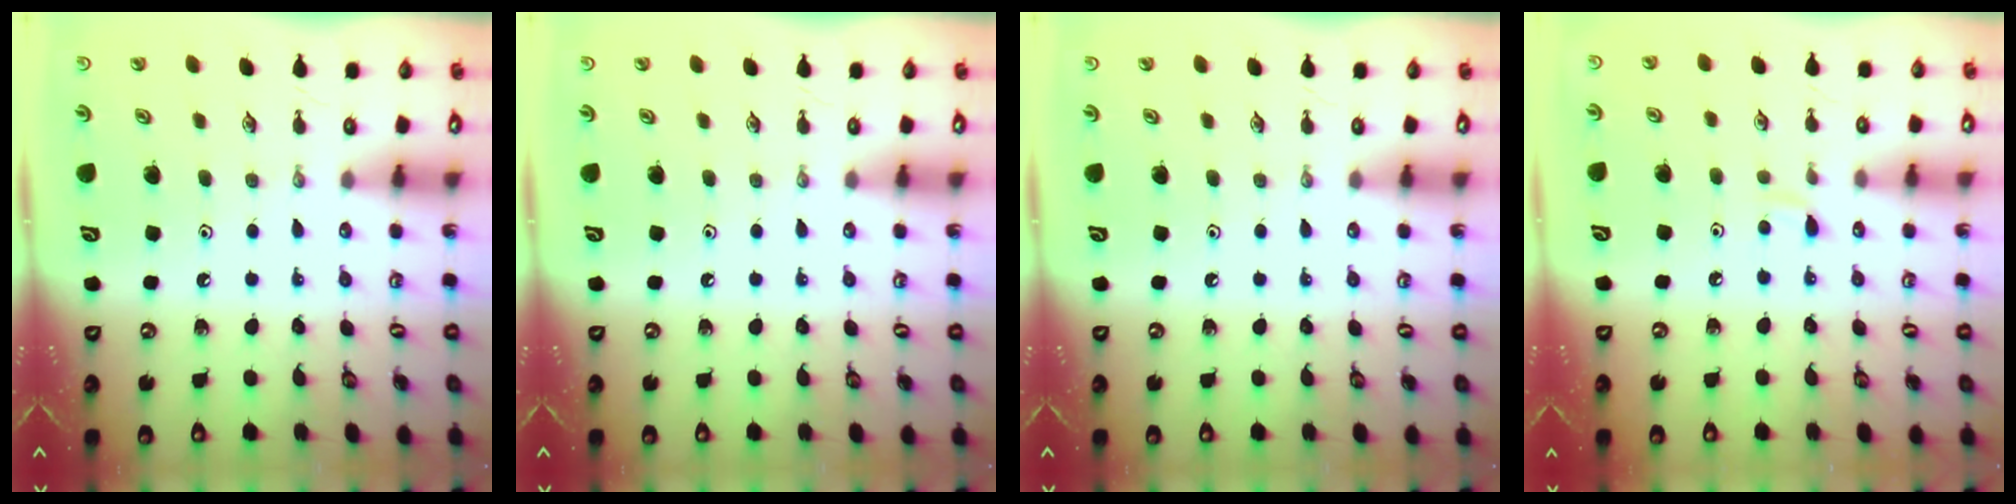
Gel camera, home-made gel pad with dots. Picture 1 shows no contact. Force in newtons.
{"total": 0.0}
{"total": 0.0}
{"total": 3.9, "press": 3.8, "slide": 0.5}